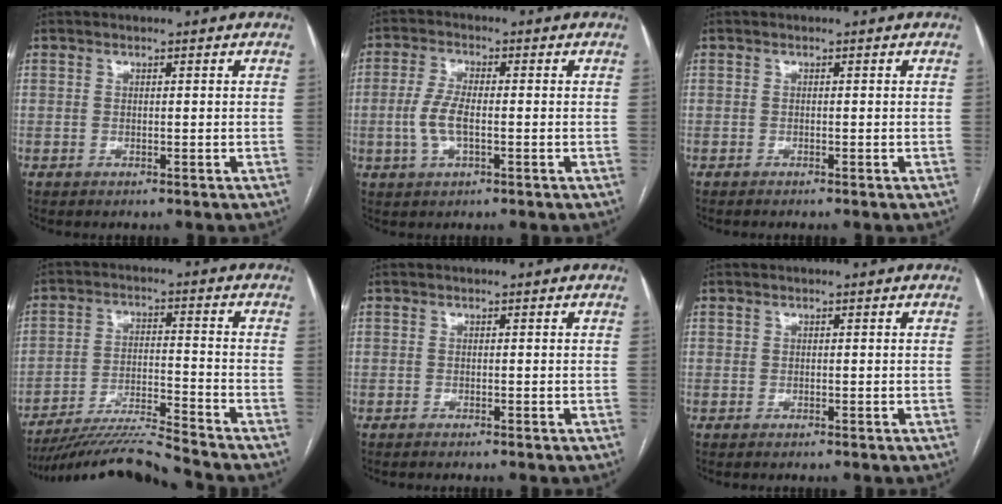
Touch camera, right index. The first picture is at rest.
{"total": 4.9, "force": [-0.7, 1.6, 4.6], "torque": [-0.110, 0.001, -0.016]}
{"total": 0.9, "force": [-0.9, -0.1, 0.3], "torque": [-0.004, -0.001, -0.013]}
{"total": 11.2, "force": [-10.7, -2.5, 2.3], "torque": [-0.036, 0.002, -0.194]}
{"total": 1.2, "force": [-1.1, -0.1, 0.4], "torque": [-0.005, -0.001, -0.014]}
{"total": 0.0}